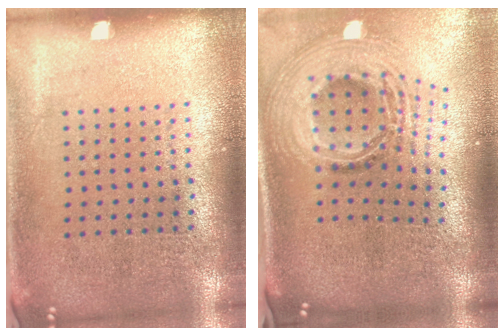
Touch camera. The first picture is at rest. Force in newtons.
{"total": 2.8, "press": 2.0, "slide": 2.0}